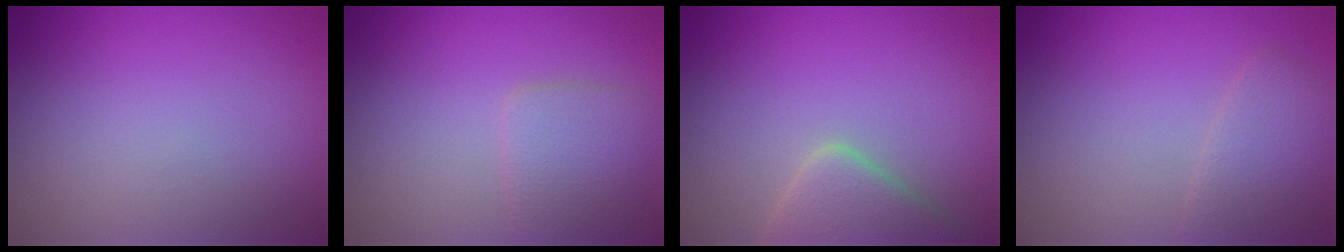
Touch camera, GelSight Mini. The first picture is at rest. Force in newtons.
{"total": 2.9, "press": 2.9, "slide": 0.0}
{"total": 4.3, "press": 4.3, "slide": 0.2}
{"total": 2.8, "press": 2.8, "slide": 0.2}